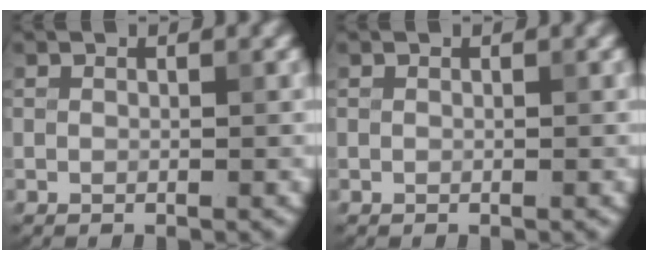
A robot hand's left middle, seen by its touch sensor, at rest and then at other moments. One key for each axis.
{"total": 0.0}